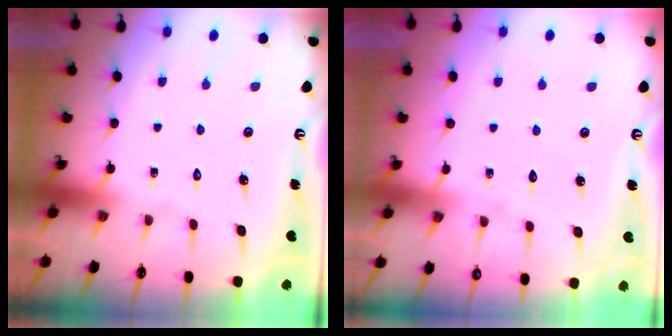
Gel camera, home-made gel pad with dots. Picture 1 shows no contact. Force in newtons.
{"total": 2.8, "press": 2.8, "slide": 0.4}